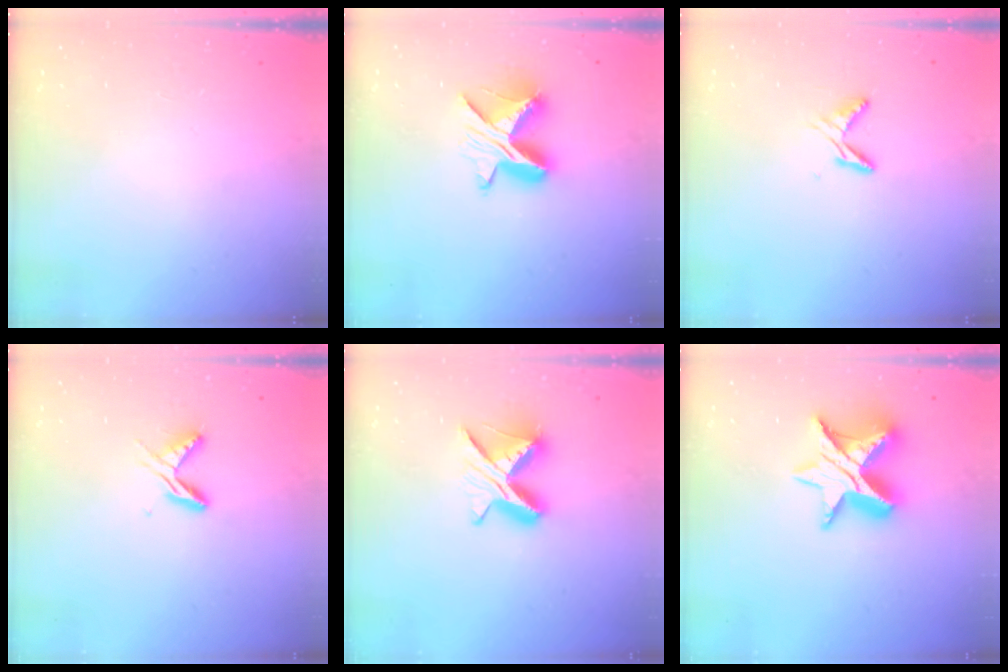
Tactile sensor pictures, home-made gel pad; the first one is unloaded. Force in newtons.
{"total": 11.3, "press": 11.3, "slide": 0.4}
{"total": 6.1, "press": 6.1, "slide": 0.6}
{"total": 6.1, "press": 6.1, "slide": 0.7}
{"total": 9.1, "press": 9.0, "slide": 1.0}
{"total": 14.4, "press": 14.4, "slide": 0.8}